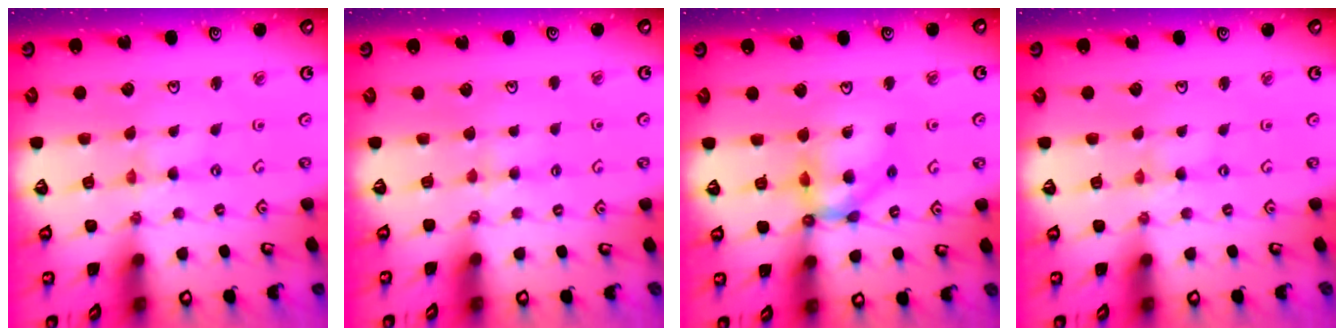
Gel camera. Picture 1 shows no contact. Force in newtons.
{"total": 3.4, "press": 3.4, "slide": 0.5}
{"total": 12.2, "press": 12.1, "slide": 1.5}
{"total": 0.0}